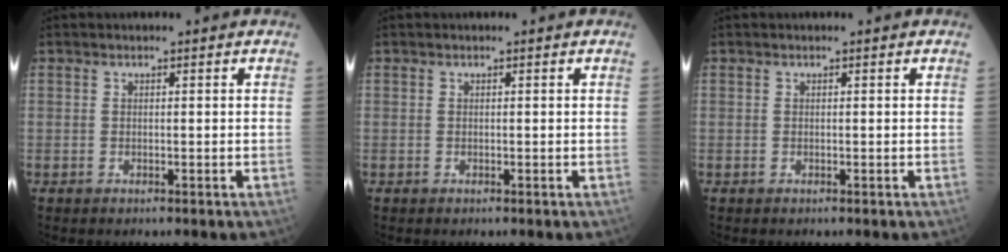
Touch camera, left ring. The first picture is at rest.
{"total": 0.0}
{"total": 0.0}